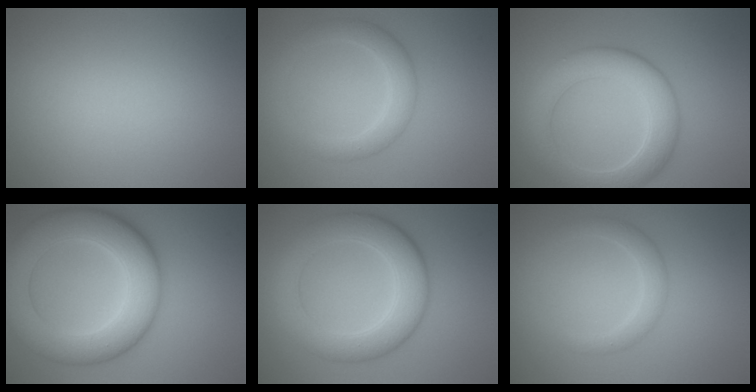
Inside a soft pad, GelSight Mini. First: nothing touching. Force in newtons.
{"total": 3.3, "press": 3.3, "slide": 0.1}
{"total": 6.0, "press": 6.0, "slide": 0.3}
{"total": 9.9, "press": 9.9, "slide": 0.3}
{"total": 6.6, "press": 6.6, "slide": 0.1}
{"total": 2.4, "press": 2.3, "slide": 0.2}